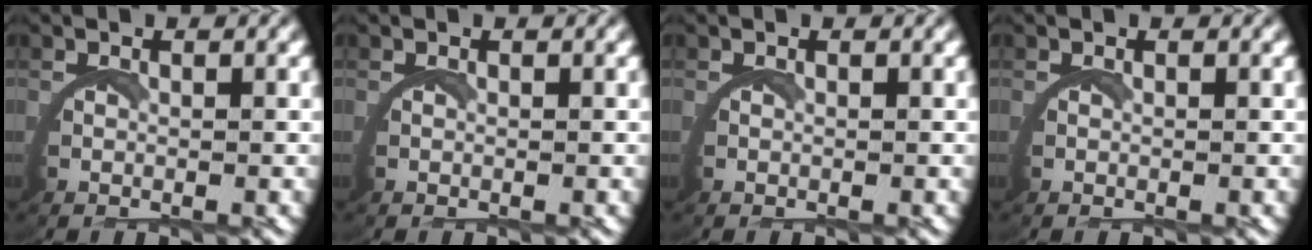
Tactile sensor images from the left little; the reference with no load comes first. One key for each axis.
{"total": 0.0}
{"total": 0.0}
{"total": 0.0}